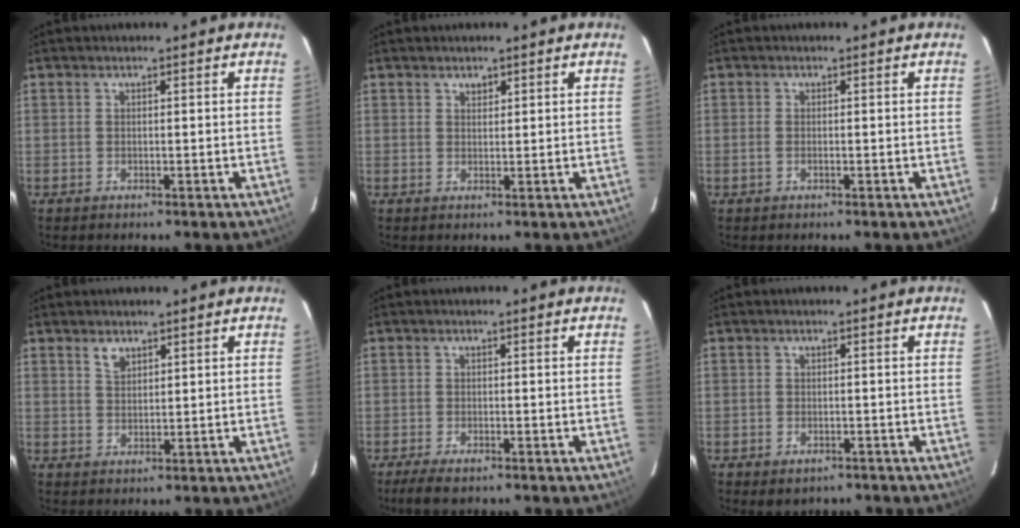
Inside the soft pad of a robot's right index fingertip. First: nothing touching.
{"total": 1.2, "force": [0.8, 0.8, 0.3], "torque": [-0.003, 0.003, 0.014]}
{"total": 0.9, "force": [-0.3, 0.4, 0.7], "torque": [-0.017, 0.000, -0.007]}
{"total": 2.4, "force": [1.7, 1.4, 1.2], "torque": [-0.019, 0.003, 0.031]}
{"total": 4.1, "force": [-3.1, 1.0, 2.5], "torque": [-0.059, -0.013, -0.055]}
{"total": 3.0, "force": [-1.8, 2.0, 1.4], "torque": [-0.026, -0.006, -0.022]}